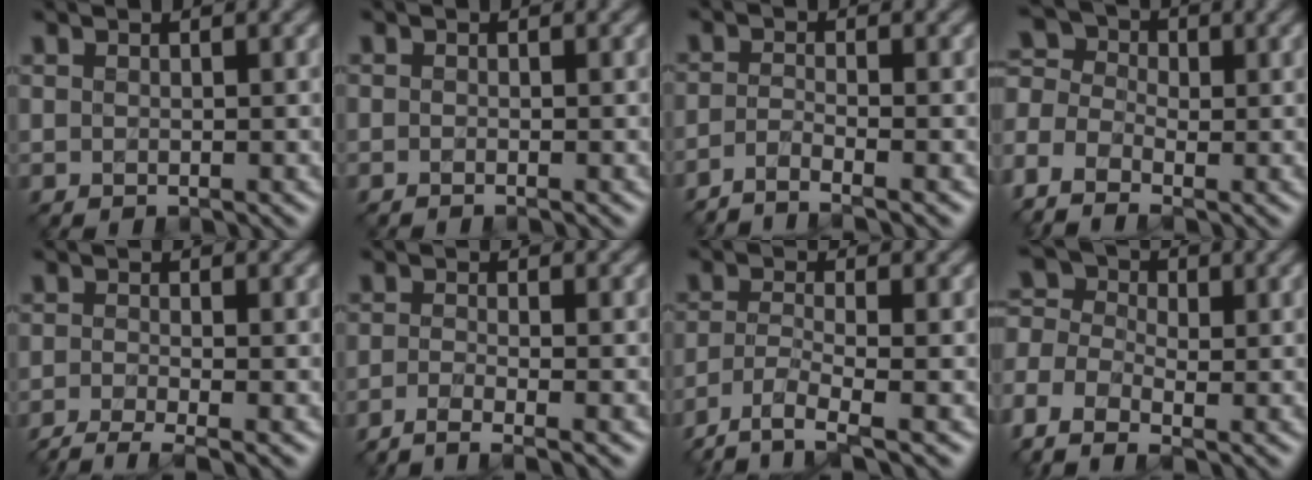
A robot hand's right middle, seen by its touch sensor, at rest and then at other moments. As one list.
[{"total": 0.5, "force": [-0.5, 0.0, 0.3], "torque": [-0.005, -0.008, -0.010]}, {"total": 2.8, "force": [-2.1, 0.5, 1.8], "torque": [-0.026, -0.005, -0.055]}, {"total": 7.1, "force": [-3.1, 4.4, 4.5], "torque": [-0.101, 0.001, -0.055]}, {"total": 3.6, "force": [-2.7, 0.7, 2.3], "torque": [-0.040, -0.008, -0.061]}, {"total": 3.4, "force": [-2.2, 0.8, 2.4], "torque": [-0.036, -0.007, -0.054]}, {"total": 4.5, "force": [-3.1, 1.1, 3.0], "torque": [-0.065, -0.011, -0.069]}, {"total": 7.1, "force": [-2.8, 4.2, 5.0], "torque": [-0.124, 0.000, -0.047]}]